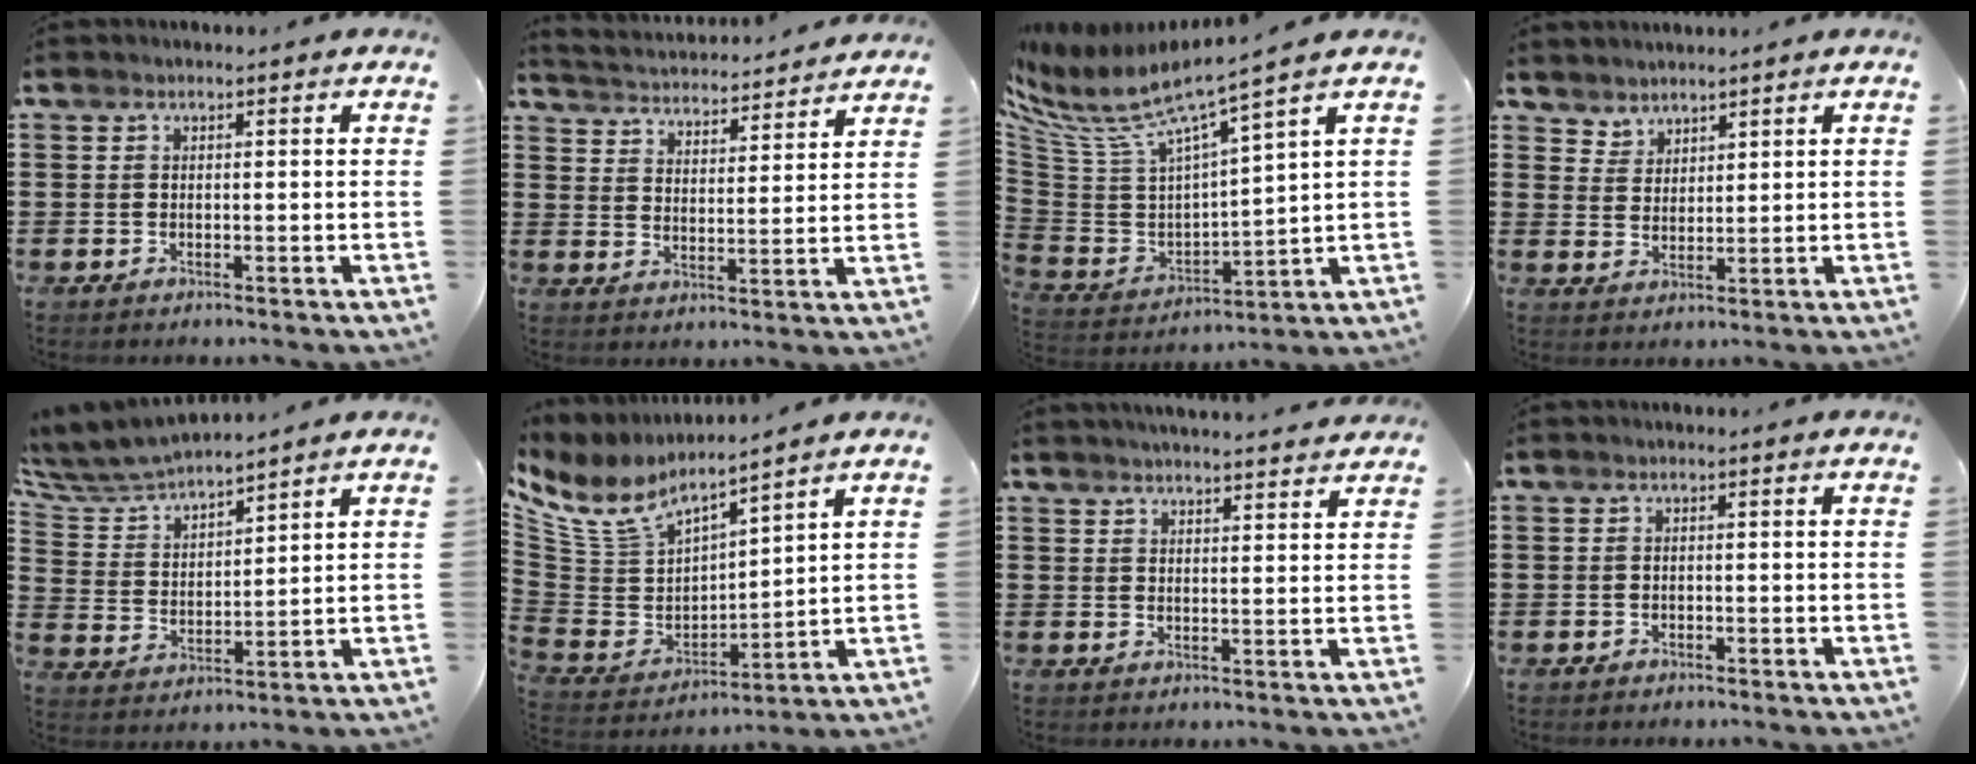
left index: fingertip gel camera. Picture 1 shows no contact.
{"total": 3.5, "force": [3.5, -0.3, -0.4], "torque": [-0.016, -0.032, 0.054]}
{"total": 7.2, "force": [5.1, 0.7, 5.0], "torque": [-0.125, -0.047, 0.077]}
{"total": 2.9, "force": [2.7, 0.9, -0.5], "torque": [-0.001, -0.004, 0.052]}
{"total": 6.4, "force": [6.2, 0.8, 1.4], "torque": [-0.059, -0.032, 0.109]}
{"total": 7.6, "force": [6.2, 2.9, 3.1], "torque": [-0.095, -0.038, 0.110]}
{"total": 3.0, "force": [2.9, -0.5, 0.3], "torque": [-0.014, -0.012, 0.054]}
{"total": 0.7, "force": [-0.6, 0.3, 0.0], "torque": [-0.003, 0.003, -0.015]}